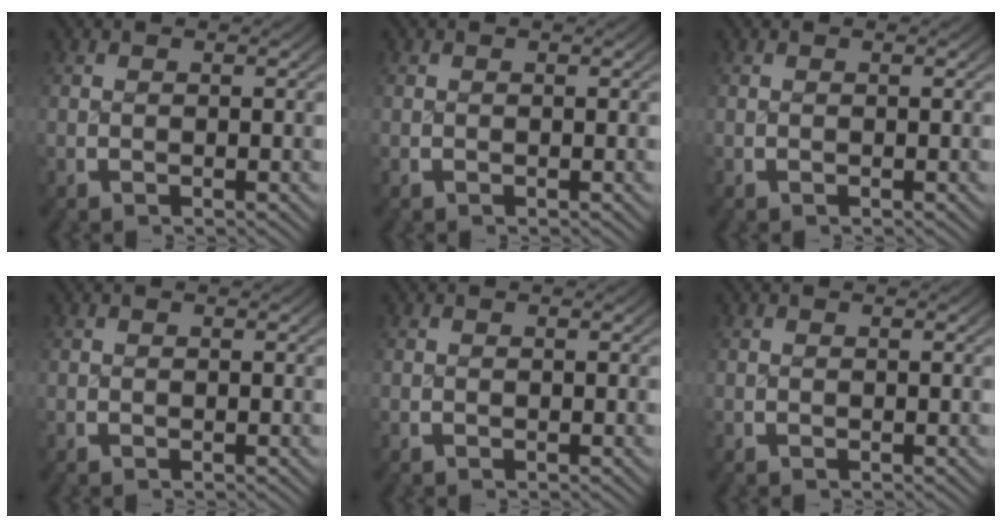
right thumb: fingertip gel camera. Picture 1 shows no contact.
{"total": 0.0}
{"total": 0.0}
{"total": 0.0}
{"total": 0.0}
{"total": 0.0}